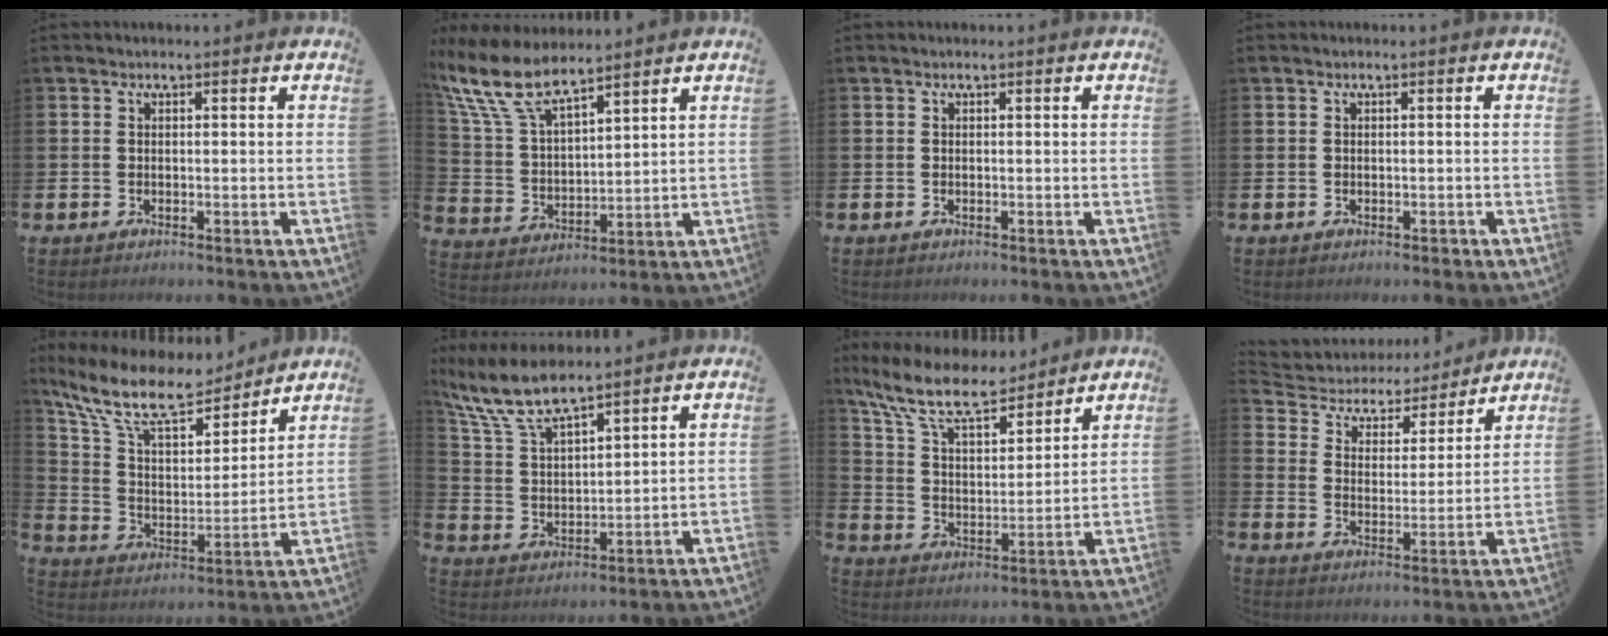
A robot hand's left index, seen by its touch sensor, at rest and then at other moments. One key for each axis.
{"total": 9.5, "fx": 8.0, "fy": 2.6, "fz": 4.5, "tx": -0.124, "ty": -0.031, "tz": 0.147}
{"total": 0.0}
{"total": 0.0}
{"total": 12.3, "fx": 10.6, "fy": 3.5, "fz": 5.1, "tx": -0.141, "ty": -0.061, "tz": 0.186}
{"total": 8.4, "fx": 7.5, "fy": 1.6, "fz": 3.6, "tx": -0.099, "ty": -0.028, "tz": 0.137}
{"total": 10.5, "fx": 9.1, "fy": 2.9, "fz": 4.4, "tx": -0.125, "ty": -0.047, "tz": 0.164}
{"total": 4.9, "fx": 4.5, "fy": 1.8, "fz": 0.3, "tx": -0.038, "ty": -0.038, "tz": 0.071}